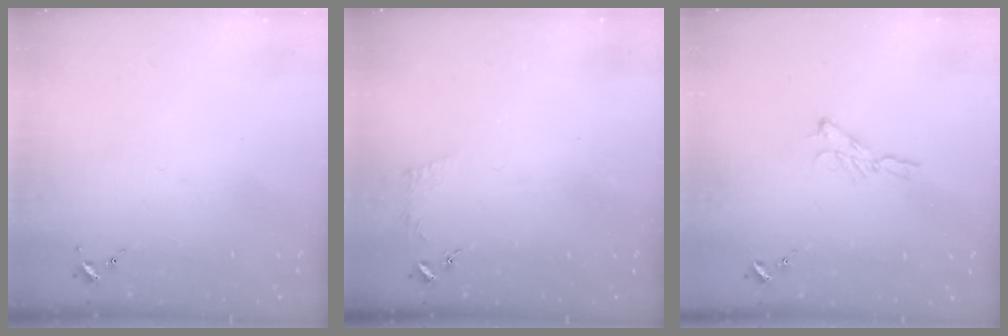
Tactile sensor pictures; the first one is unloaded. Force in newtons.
{"total": 3.4, "press": 3.3, "slide": 0.5}
{"total": 5.7, "press": 5.7, "slide": 0.1}